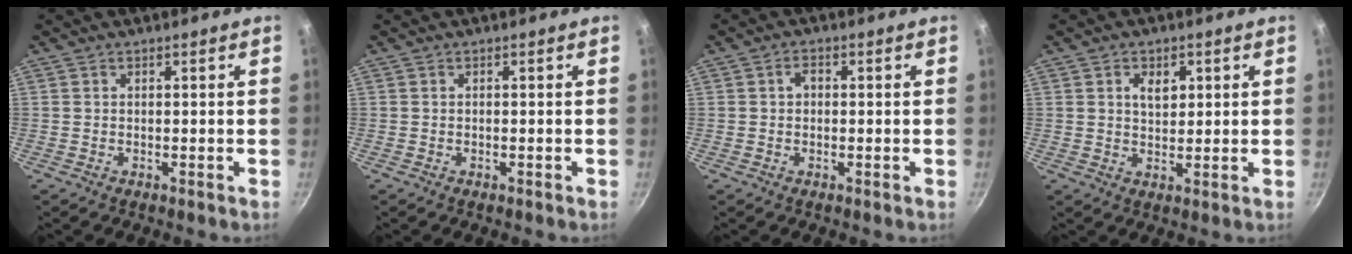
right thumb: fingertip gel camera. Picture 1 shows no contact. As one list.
[{"total": 0.0}, {"total": 1.9, "force": [0.2, 1.5, 1.3], "torque": [-0.016, 0.006, 0.001]}, {"total": 4.3, "force": [1.5, 2.8, 2.9], "torque": [-0.032, -0.006, 0.025]}]